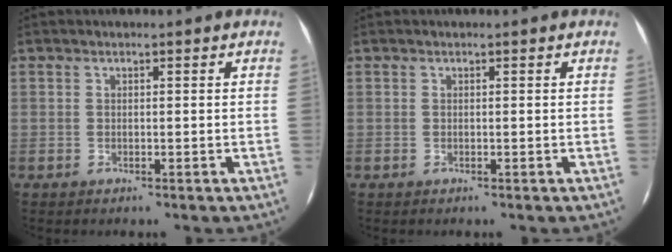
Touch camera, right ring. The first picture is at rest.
{"total": 0.0}